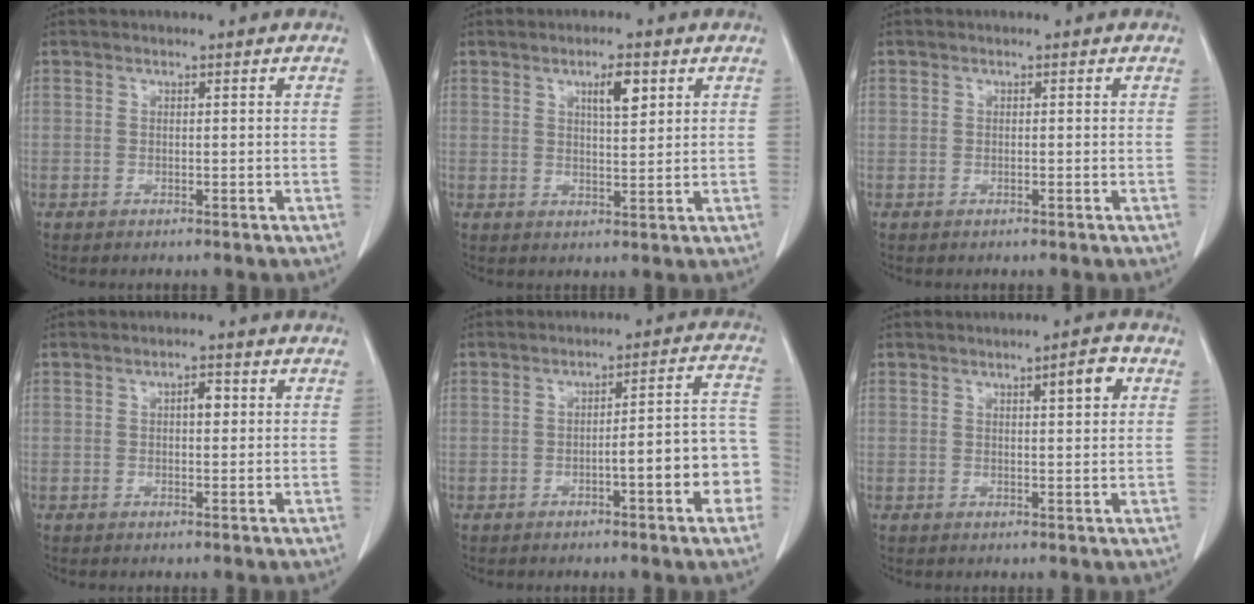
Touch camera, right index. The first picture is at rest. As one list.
[{"total": 4.3, "force": [2.1, 1.0, 3.6], "torque": [-0.061, -0.001, 0.035]}, {"total": 0.0}, {"total": 2.2, "force": [0.4, 1.0, 1.9], "torque": [-0.028, 0.005, 0.005]}, {"total": 9.9, "force": [-3.0, 1.5, 9.3], "torque": [-0.102, 0.028, -0.038]}, {"total": 4.0, "force": [1.6, 0.7, 3.6], "torque": [-0.051, 0.001, 0.023]}]